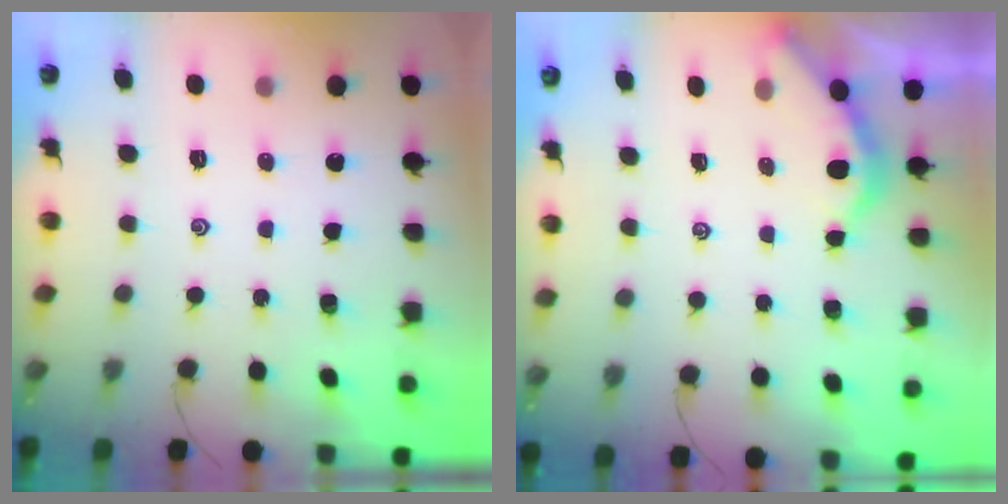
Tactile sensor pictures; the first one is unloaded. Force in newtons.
{"total": 2.3, "press": 2.3, "slide": 0.5}